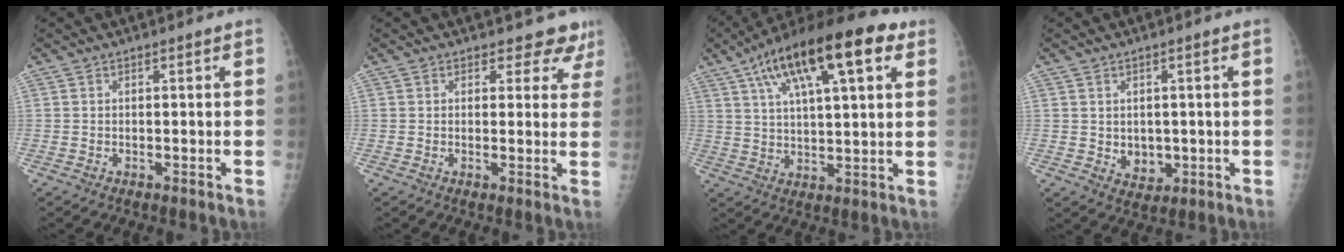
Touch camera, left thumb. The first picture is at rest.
{"total": 5.3, "force": [4.4, 2.8, 0.6], "torque": [0.034, -0.022, 0.034]}
{"total": 20.9, "force": [10.3, 7.0, 16.8], "torque": [-0.264, 0.002, 0.164]}
{"total": 4.4, "force": [-0.1, 3.5, 2.7], "torque": [-0.019, -0.006, 0.011]}